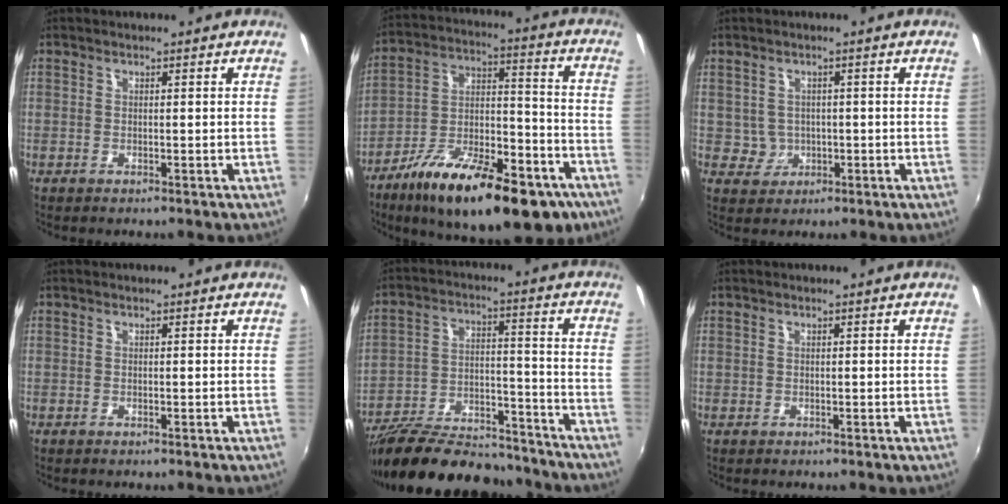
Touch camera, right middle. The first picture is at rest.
{"total": 26.3, "force": [-15.9, 10.1, 18.2], "torque": [-0.289, -0.013, -0.239]}
{"total": 3.4, "force": [-0.1, 3.3, 0.4], "torque": [-0.010, 0.006, 0.005]}
{"total": 0.0}
{"total": 24.6, "force": [-20.5, 7.8, 11.1], "torque": [-0.209, -0.002, -0.303]}
{"total": 0.0}